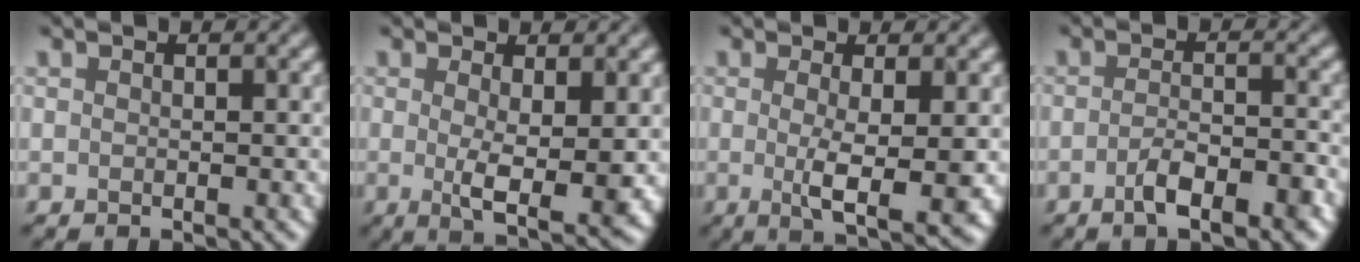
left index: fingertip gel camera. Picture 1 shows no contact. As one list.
[{"total": 4.6, "force": [0.1, 1.0, 4.5], "torque": [-0.077, -0.015, 0.006]}, {"total": 4.6, "force": [-0.3, 0.9, 4.5], "torque": [-0.077, -0.010, -0.004]}, {"total": 4.1, "force": [-2.2, 1.3, 3.2], "torque": [-0.060, 0.000, -0.038]}]